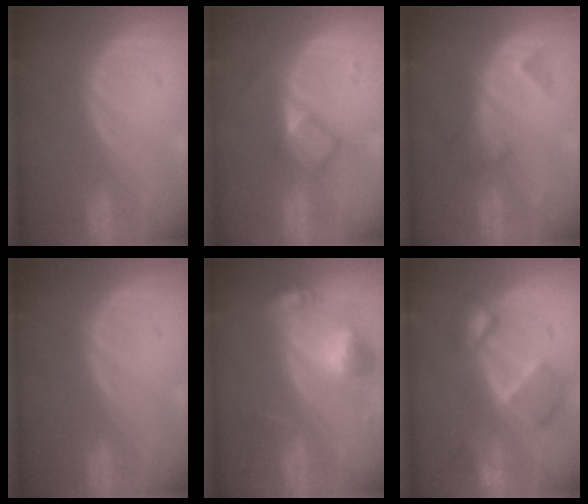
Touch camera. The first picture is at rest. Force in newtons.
{"total": 4.7, "press": 4.5, "slide": 1.2}
{"total": 5.1, "press": 4.5, "slide": 2.4}
{"total": 0.0}
{"total": 6.7, "press": 6.3, "slide": 2.5}
{"total": 7.5, "press": 6.7, "slide": 3.5}